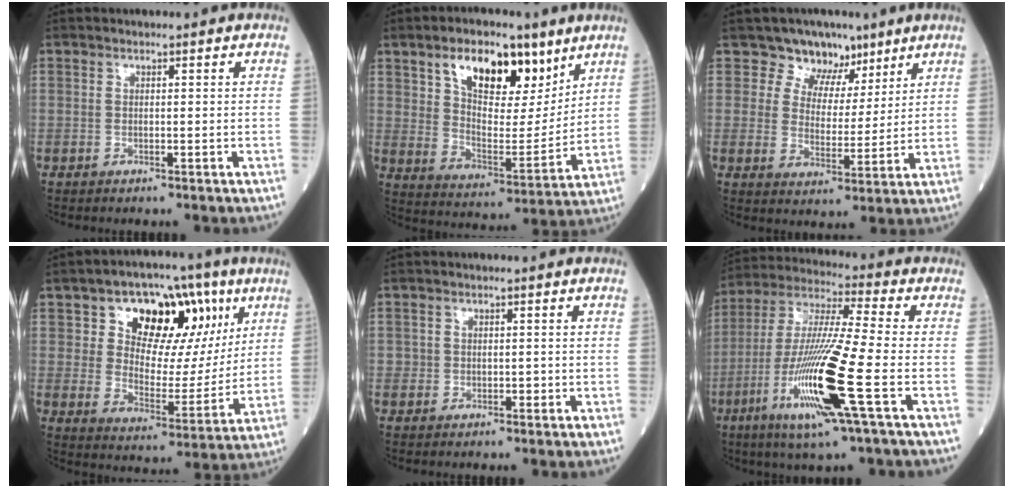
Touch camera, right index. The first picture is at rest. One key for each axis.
{"total": 14.4, "fx": 8.3, "fy": 6.3, "fz": 9.9, "tx": -0.158, "ty": 0.005, "tz": 0.147}
{"total": 7.2, "fx": 5.2, "fy": 4.9, "fz": 0.7, "tx": 0.001, "ty": -0.001, "tz": 0.078}
{"total": 15.9, "fx": 7.2, "fy": 9.0, "fz": 11.0, "tx": -0.144, "ty": 0.025, "tz": 0.118}
{"total": 1.2, "fx": -0.2, "fy": 1.2, "fz": 0.3, "tx": -0.002, "ty": 0.003, "tz": -0.002}
{"total": 17.4, "fx": -6.1, "fy": 0.0, "fz": 16.3, "tx": -0.340, "ty": -0.024, "tz": -0.119}